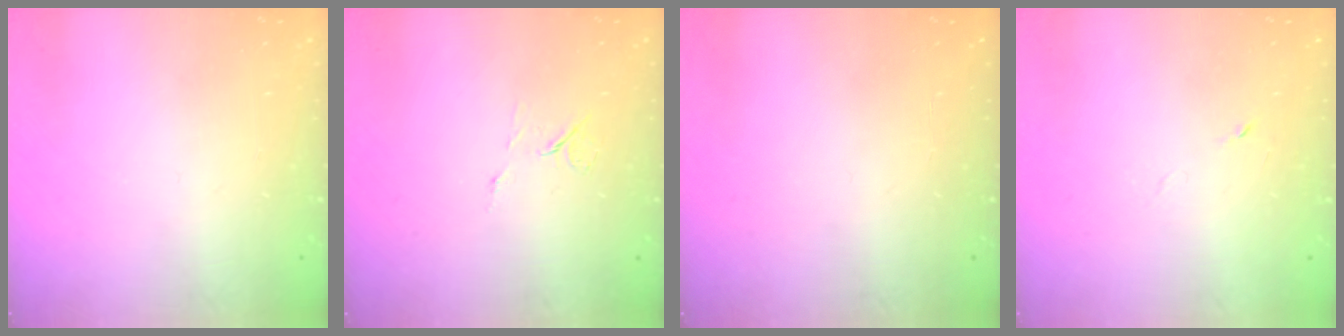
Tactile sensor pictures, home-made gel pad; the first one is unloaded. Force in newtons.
{"total": 6.0, "press": 6.0, "slide": 0.8}
{"total": 0.0}
{"total": 2.9, "press": 2.7, "slide": 1.0}